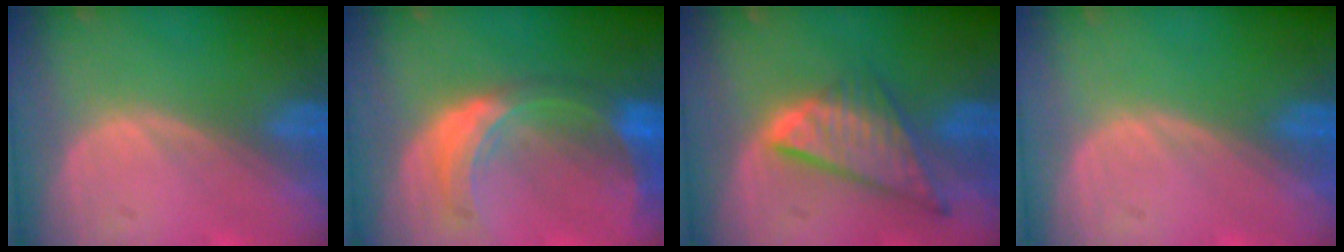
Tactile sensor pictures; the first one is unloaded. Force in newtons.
{"total": 8.1, "press": 7.2, "slide": 3.8}
{"total": 8.7, "press": 7.4, "slide": 4.6}
{"total": 0.0}